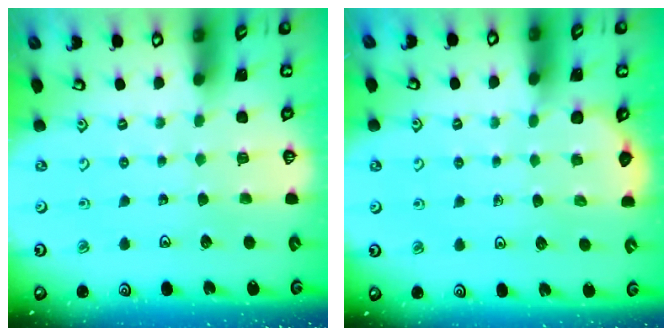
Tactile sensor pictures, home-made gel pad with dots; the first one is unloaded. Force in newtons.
{"total": 2.0, "press": 2.0, "slide": 0.2}